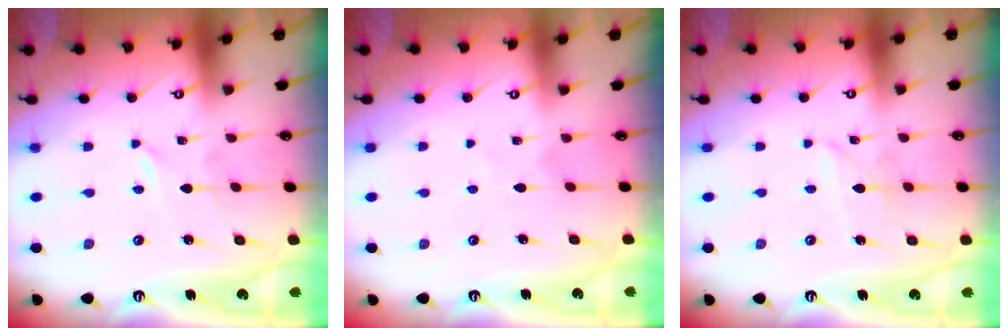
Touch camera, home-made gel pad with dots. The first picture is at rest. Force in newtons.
{"total": 2.8, "press": 2.7, "slide": 0.3}
{"total": 3.3, "press": 3.3, "slide": 0.1}